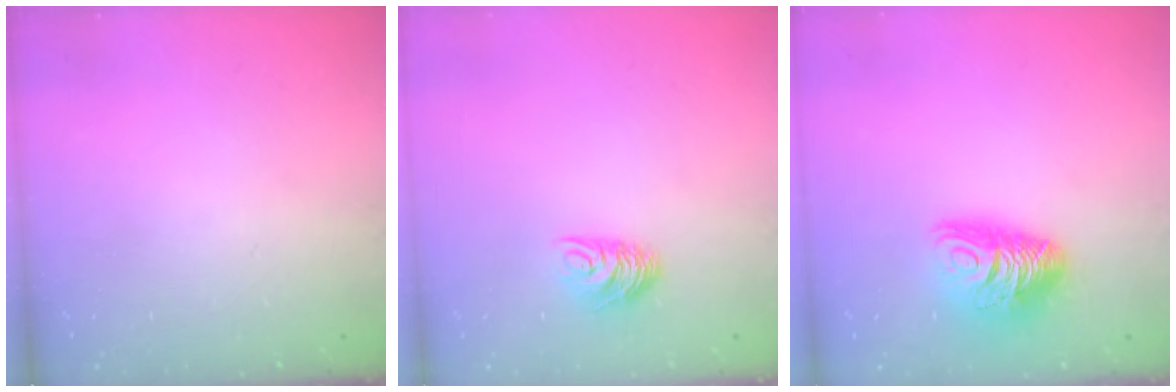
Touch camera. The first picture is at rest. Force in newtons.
{"total": 7.3, "press": 7.3, "slide": 0.4}
{"total": 11.6, "press": 11.6, "slide": 1.3}